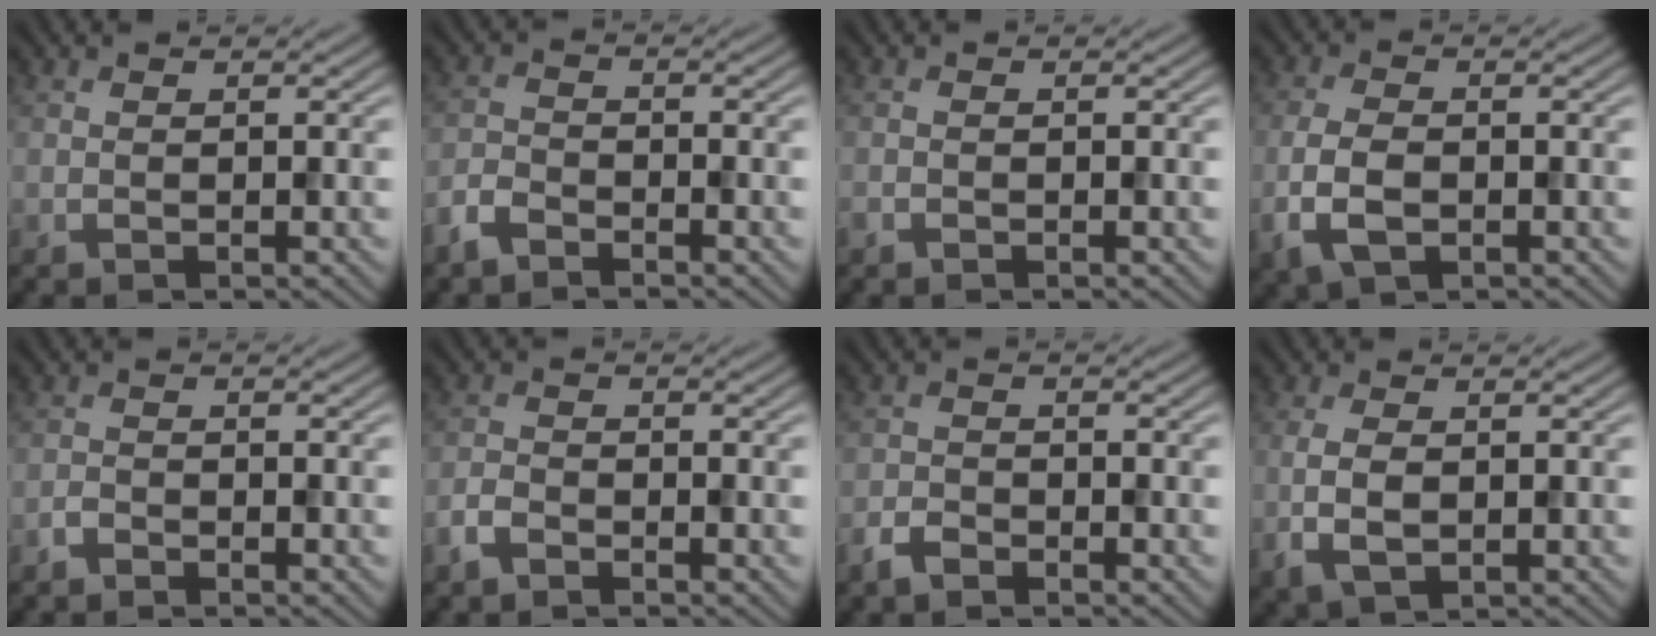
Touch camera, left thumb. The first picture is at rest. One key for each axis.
{"total": 3.0, "fx": -2.5, "fy": 1.2, "fz": 1.3, "tx": -0.030, "ty": -0.004, "tz": -0.063}
{"total": 0.6, "fx": -0.5, "fy": 0.3, "fz": 0.2, "tx": -0.005, "ty": -0.002, "tz": -0.009}
{"total": 5.0, "fx": -1.7, "fy": 2.7, "fz": 3.8, "tx": -0.093, "ty": -0.006, "tz": -0.038}
{"total": 1.3, "fx": -1.2, "fy": 0.5, "fz": 0.4, "tx": -0.008, "ty": 0.001, "tz": -0.028}
{"total": 2.5, "fx": -1.9, "fy": 1.1, "fz": 1.2, "tx": -0.027, "ty": -0.001, "tz": -0.047}
{"total": 2.4, "fx": -1.9, "fy": 1.1, "fz": 1.0, "tx": -0.021, "ty": -0.001, "tz": -0.044}
{"total": 3.8, "fx": -0.3, "fy": 2.0, "fz": 3.2, "tx": -0.080, "ty": -0.007, "tz": -0.004}